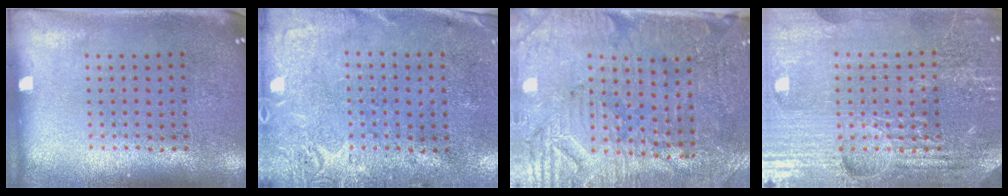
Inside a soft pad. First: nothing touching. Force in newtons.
{"total": 2.8, "press": 2.2, "slide": 1.8}
{"total": 3.3, "press": 3.1, "slide": 1.2}
{"total": 5.1, "press": 4.7, "slide": 2.0}